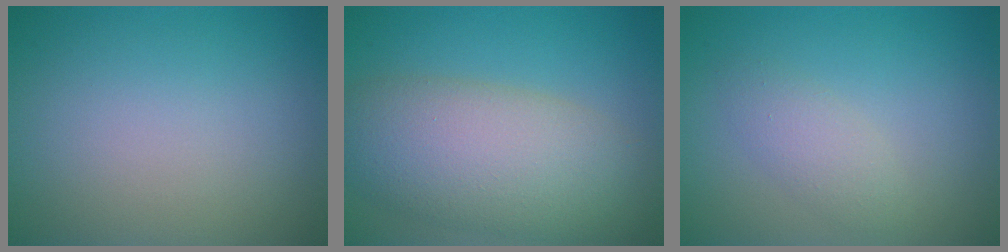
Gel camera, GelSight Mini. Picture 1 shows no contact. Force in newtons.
{"total": 8.9, "press": 8.9, "slide": 0.6}
{"total": 2.0, "press": 2.0, "slide": 0.2}